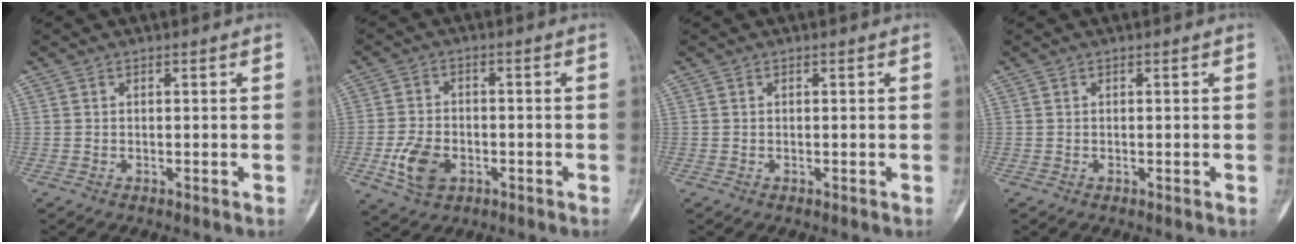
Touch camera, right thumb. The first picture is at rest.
{"total": 7.5, "force": [-2.6, 5.0, 5.0], "torque": [-0.092, 0.007, -0.044]}
{"total": 0.0}
{"total": 0.0}